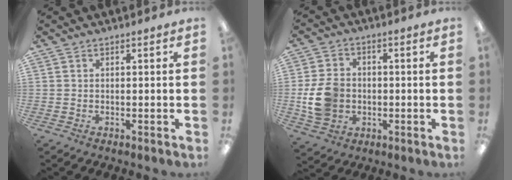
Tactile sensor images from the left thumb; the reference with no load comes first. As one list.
[{"total": 10.0, "force": [-1.2, 8.0, 5.8], "torque": [-0.127, 0.017, -0.018]}]